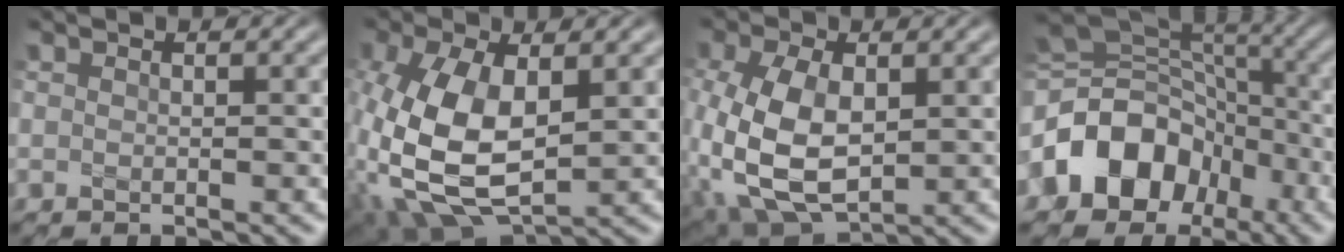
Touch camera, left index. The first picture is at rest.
{"total": 10.9, "force": [-0.6, 5.8, 9.2], "torque": [-0.224, -0.013, -0.007]}
{"total": 9.6, "force": [-0.7, 5.5, 7.8], "torque": [-0.191, -0.011, -0.008]}
{"total": 10.5, "force": [-3.9, 8.1, 5.4], "torque": [-0.095, 0.009, -0.082]}